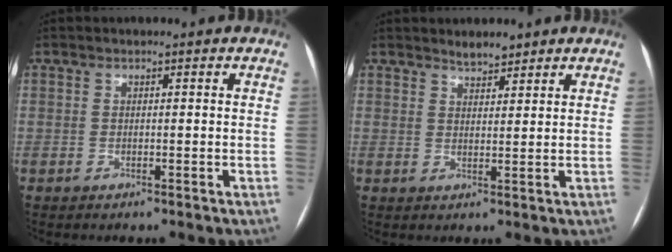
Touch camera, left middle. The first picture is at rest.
{"total": 2.4, "force": [2.2, 0.6, 0.7], "torque": [-0.017, -0.001, 0.039]}